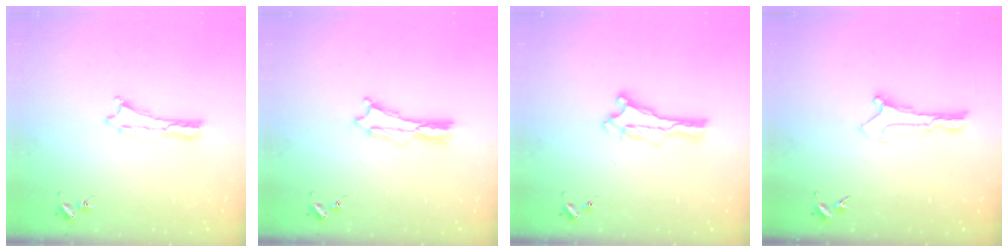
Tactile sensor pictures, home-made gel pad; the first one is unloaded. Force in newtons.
{"total": 0.8, "press": 0.7, "slide": 0.2}
{"total": 0.0}
{"total": 0.0}